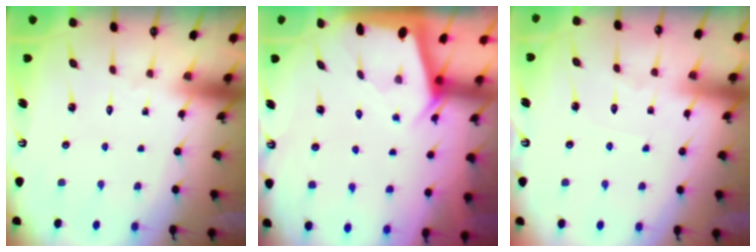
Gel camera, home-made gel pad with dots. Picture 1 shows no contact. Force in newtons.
{"total": 2.1, "press": 2.1, "slide": 0.3}
{"total": 6.1, "press": 6.0, "slide": 0.6}